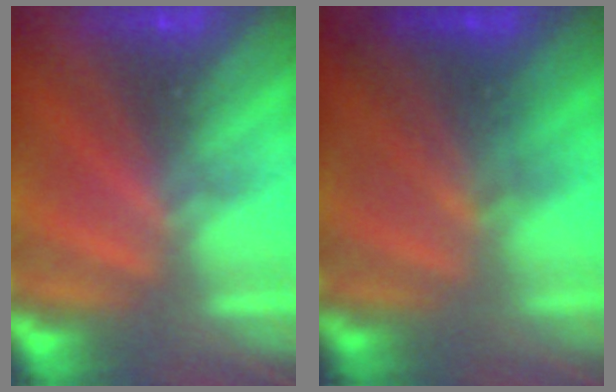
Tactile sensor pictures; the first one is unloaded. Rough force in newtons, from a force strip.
{"total": 2.1}